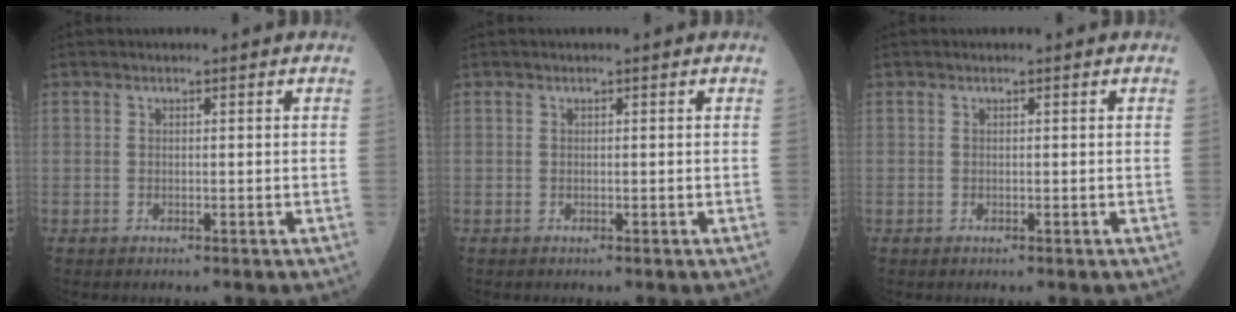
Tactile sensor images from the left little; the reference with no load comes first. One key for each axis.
{"total": 0.0}
{"total": 0.0}